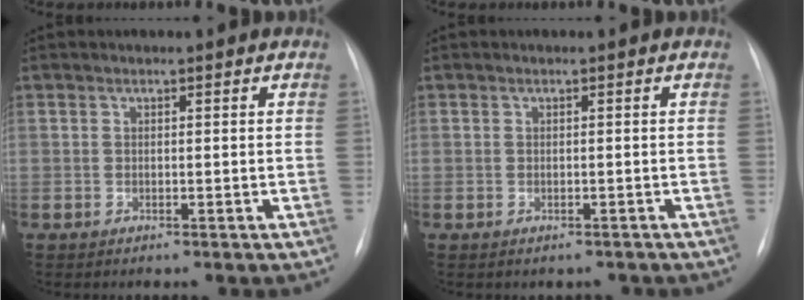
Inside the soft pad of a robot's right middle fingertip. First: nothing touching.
{"total": 1.5, "force": [-1.3, 0.7, 0.4], "torque": [-0.007, 0.000, -0.013]}